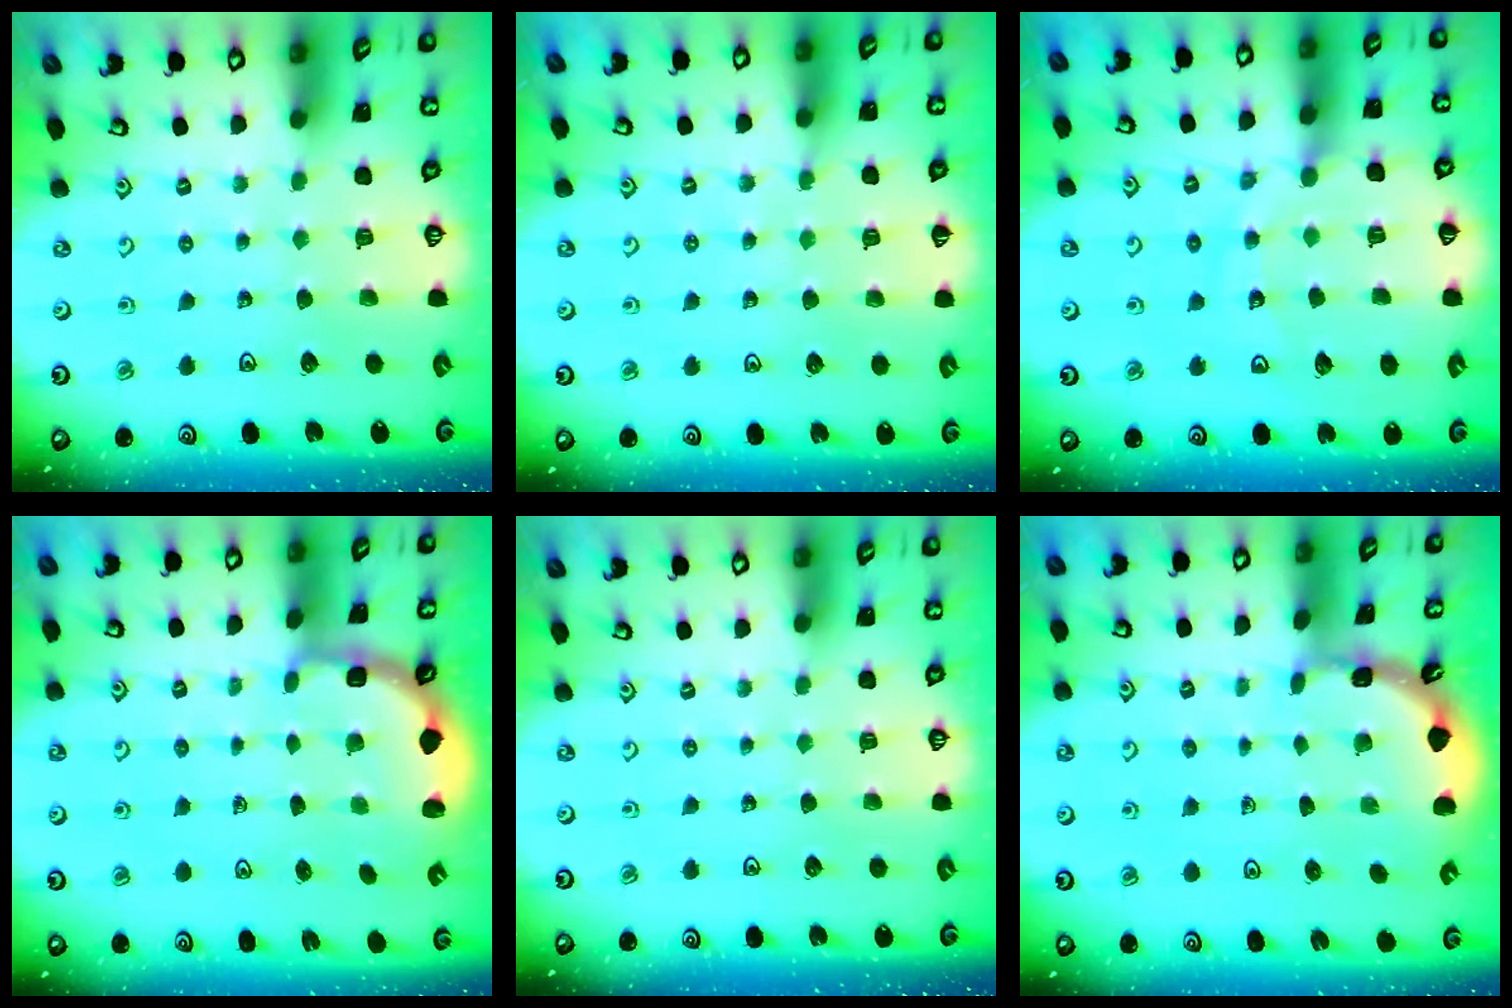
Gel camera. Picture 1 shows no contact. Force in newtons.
{"total": 3.9, "press": 3.8, "slide": 0.6}
{"total": 12.6, "press": 12.5, "slide": 1.6}
{"total": 2.7, "press": 2.1, "slide": 1.7}
{"total": 0.0}
{"total": 1.8, "press": 1.8, "slide": 0.1}